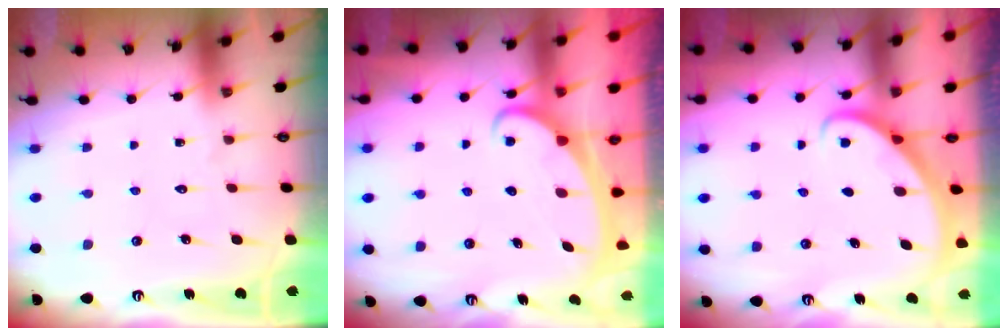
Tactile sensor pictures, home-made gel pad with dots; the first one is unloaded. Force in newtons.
{"total": 2.3, "press": 2.2, "slide": 0.3}
{"total": 2.8, "press": 2.8, "slide": 0.2}